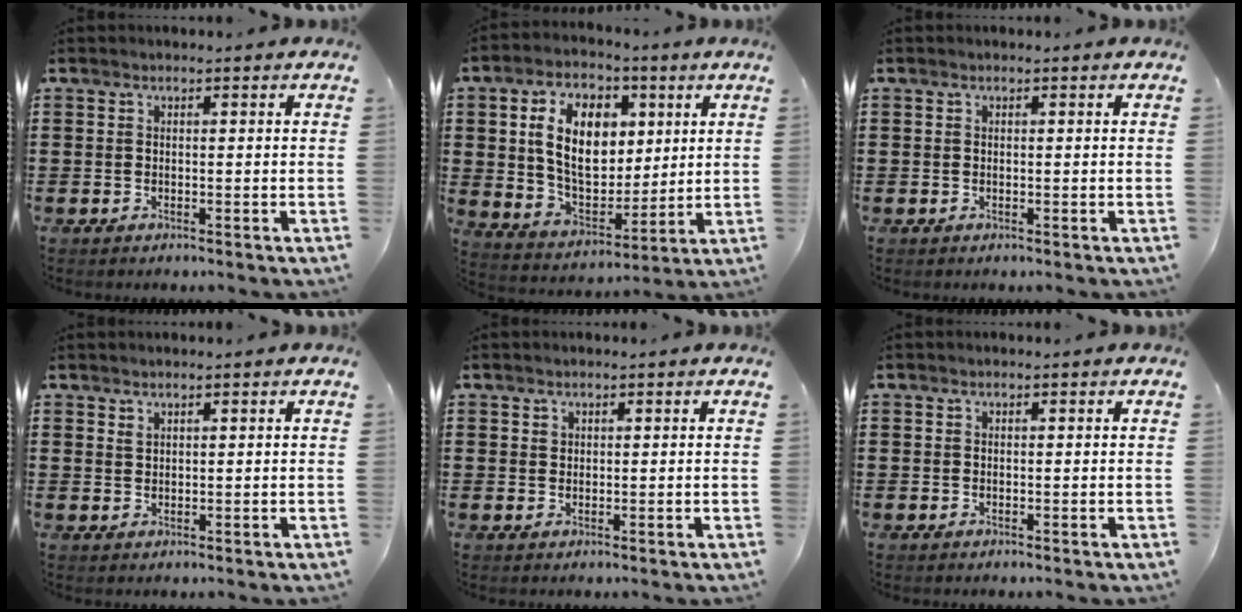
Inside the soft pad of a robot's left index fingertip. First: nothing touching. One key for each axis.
{"total": 12.6, "fx": 3.9, "fy": 8.5, "fz": 8.5, "tx": -0.177, "ty": 0.013, "tz": 0.072}
{"total": 0.0}
{"total": 1.0, "fx": 0.8, "fy": 0.3, "fz": 0.4, "tx": -0.008, "ty": 0.001, "tz": 0.016}
{"total": 1.0, "fx": 0.7, "fy": 0.7, "fz": 0.2, "tx": -0.006, "ty": 0.003, "tz": 0.014}
{"total": 0.0}